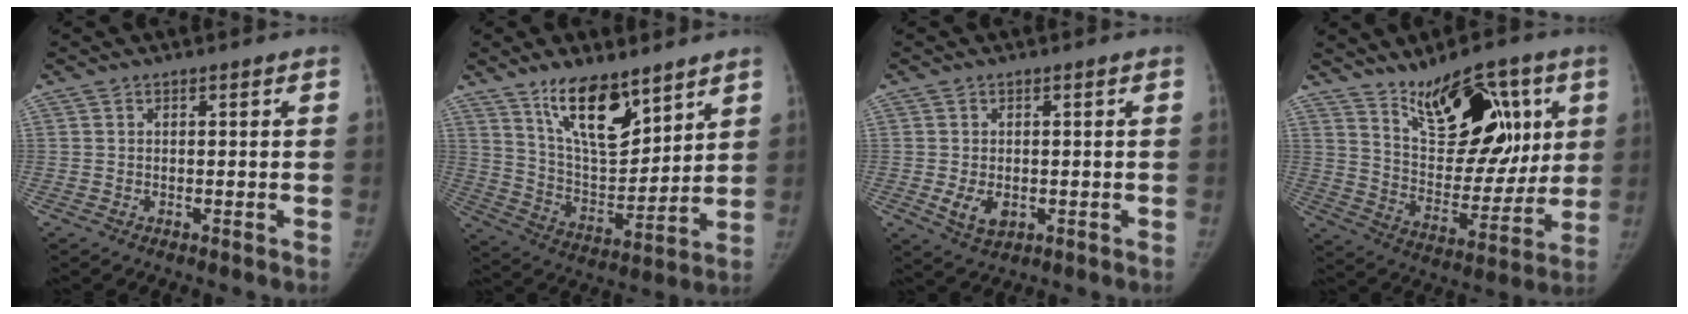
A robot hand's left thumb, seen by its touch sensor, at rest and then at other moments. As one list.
[{"total": 15.0, "force": [10.2, 6.0, 9.3], "torque": [-0.123, -0.072, 0.193]}, {"total": 4.1, "force": [-0.8, 2.8, 3.0], "torque": [-0.050, -0.008, -0.004]}, {"total": 20.6, "force": [9.3, 10.3, 15.2], "torque": [-0.173, -0.047, 0.161]}]